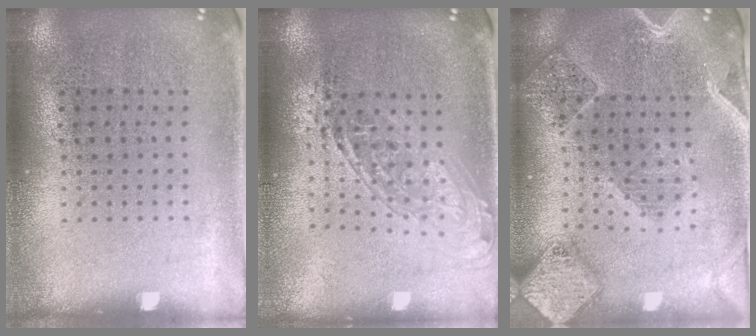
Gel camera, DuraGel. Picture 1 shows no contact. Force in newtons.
{"total": 1.6, "press": 1.3, "slide": 1.0}
{"total": 2.7, "press": 2.4, "slide": 1.2}